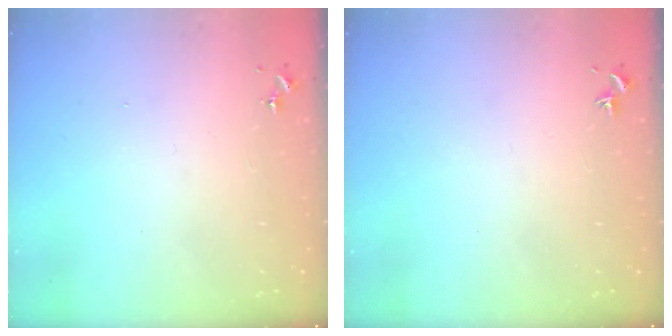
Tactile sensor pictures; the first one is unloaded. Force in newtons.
{"total": 0.0}